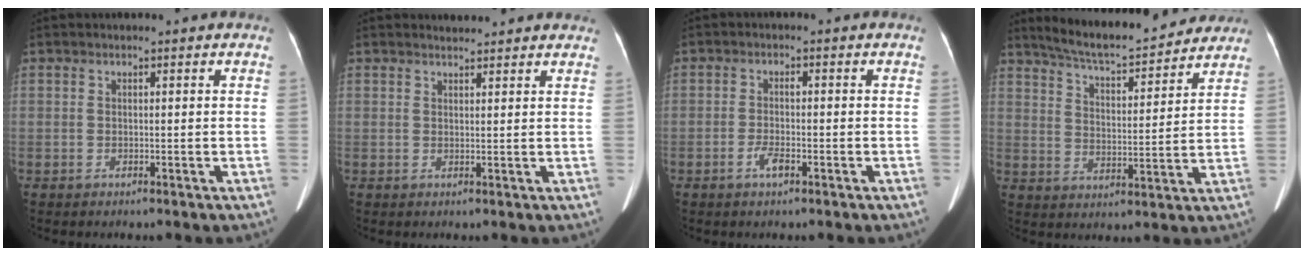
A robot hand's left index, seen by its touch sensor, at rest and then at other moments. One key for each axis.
{"total": 3.9, "fx": 3.8, "fy": 0.7, "fz": 0.5, "tx": -0.009, "ty": 0.014, "tz": 0.038}
{"total": 2.8, "fx": -1.5, "fy": 0.9, "fz": 2.1, "tx": -0.044, "ty": 0.001, "tz": -0.029}
{"total": 15.5, "fx": 14.2, "fy": 2.6, "fz": 5.6, "tx": -0.089, "ty": 0.010, "tz": 0.206}